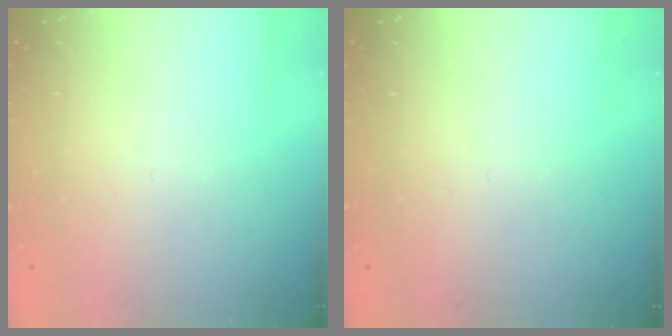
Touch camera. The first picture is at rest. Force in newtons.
{"total": 0.0}